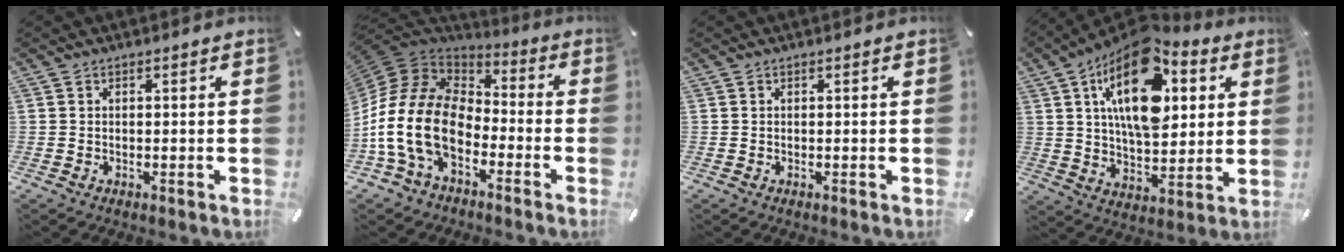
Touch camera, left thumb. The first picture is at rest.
{"total": 17.7, "force": [-6.7, 11.7, 11.5], "torque": [-0.264, 0.020, -0.124]}
{"total": 0.0}
{"total": 20.7, "force": [8.0, 11.3, 15.3], "torque": [-0.251, -0.029, 0.132]}